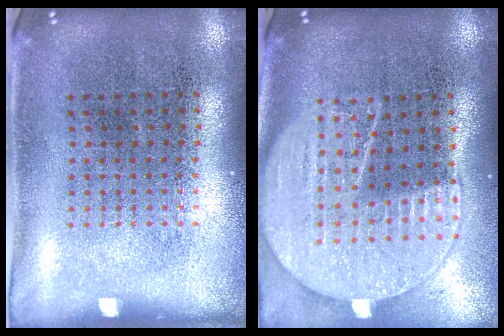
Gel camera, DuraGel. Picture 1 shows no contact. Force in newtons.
{"total": 2.0, "press": 1.8, "slide": 1.0}